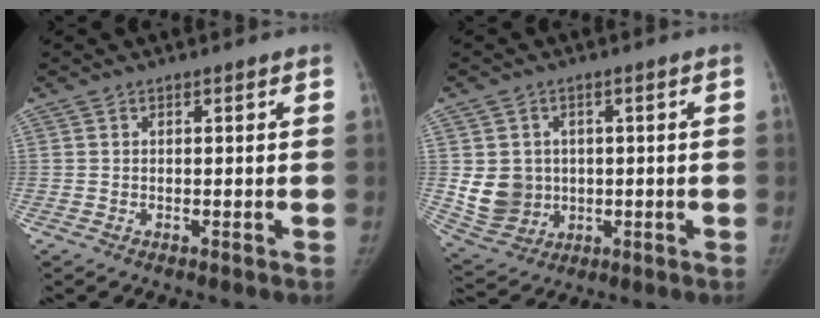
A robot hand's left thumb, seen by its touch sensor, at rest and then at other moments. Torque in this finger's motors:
{"motor_torque": [0.68, 1.24, 0.41, -0.71, 0.24]}